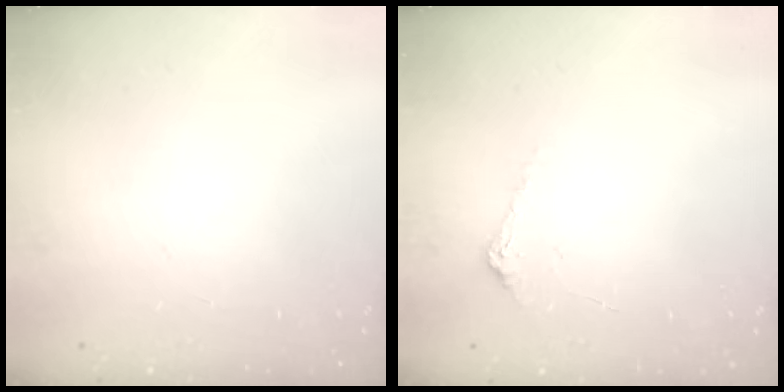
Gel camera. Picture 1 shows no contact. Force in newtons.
{"total": 4.8, "press": 4.8, "slide": 0.4}